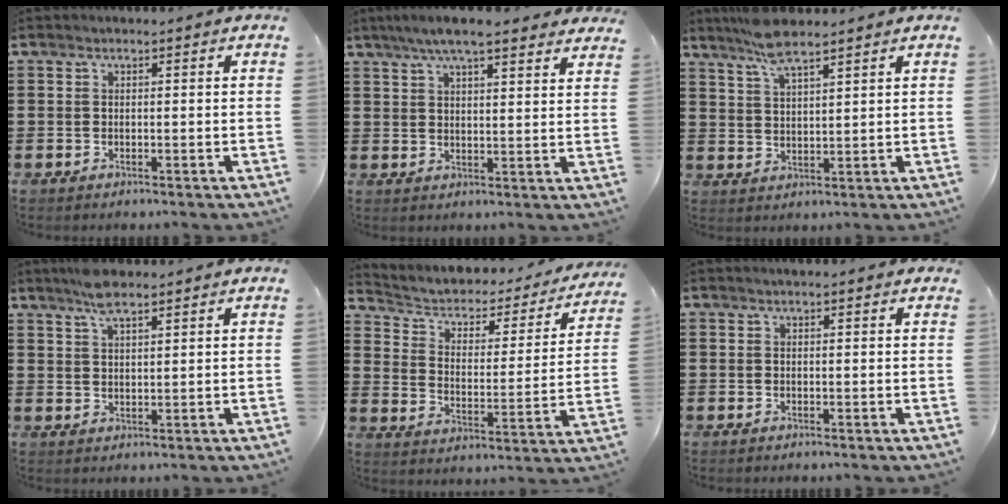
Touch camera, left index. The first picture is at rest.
{"total": 6.6, "force": [5.6, 0.8, 3.5], "torque": [-0.080, -0.007, 0.101]}
{"total": 6.0, "force": [4.9, 0.7, 3.3], "torque": [-0.079, -0.005, 0.089]}
{"total": 4.3, "force": [3.3, 1.1, 2.6], "torque": [-0.058, 0.004, 0.060]}
{"total": 3.0, "force": [1.8, 2.1, 1.2], "torque": [-0.039, -0.016, 0.020]}
{"total": 0.6, "force": [0.5, 0.2, 0.3], "torque": [-0.006, 0.004, 0.008]}